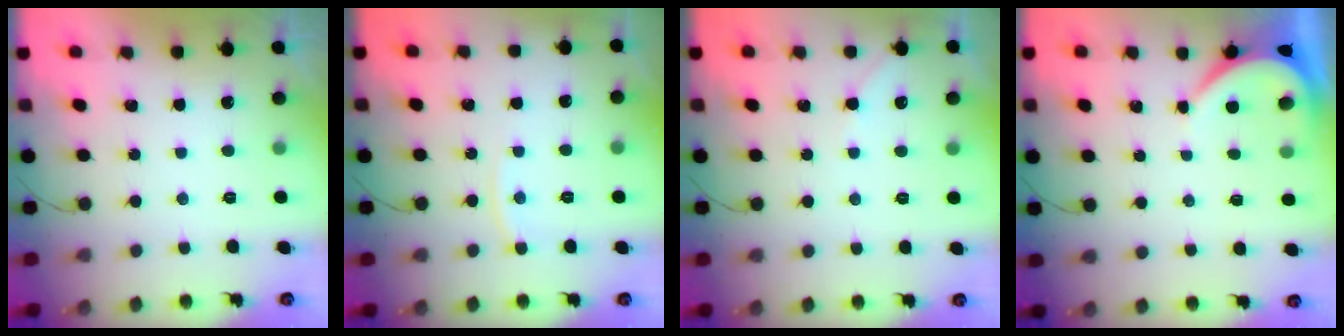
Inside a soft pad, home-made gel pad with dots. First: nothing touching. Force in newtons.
{"total": 4.6, "press": 4.6, "slide": 0.7}
{"total": 3.0, "press": 2.9, "slide": 0.5}
{"total": 3.9, "press": 3.9, "slide": 0.6}